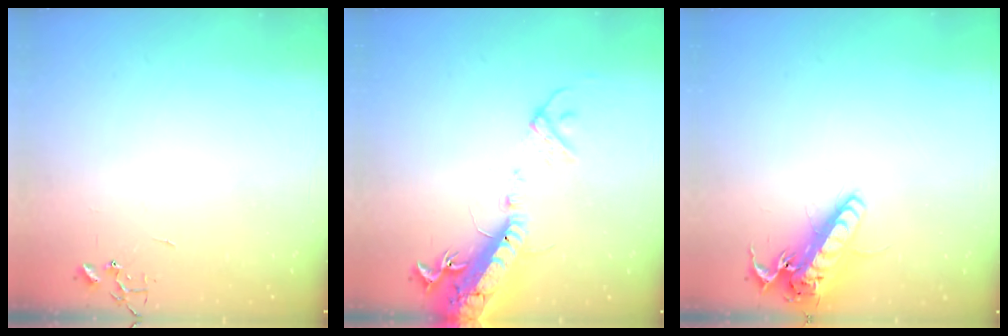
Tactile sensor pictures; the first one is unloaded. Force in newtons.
{"total": 20.7, "press": 20.1, "slide": 4.8}
{"total": 16.4, "press": 16.1, "slide": 3.2}